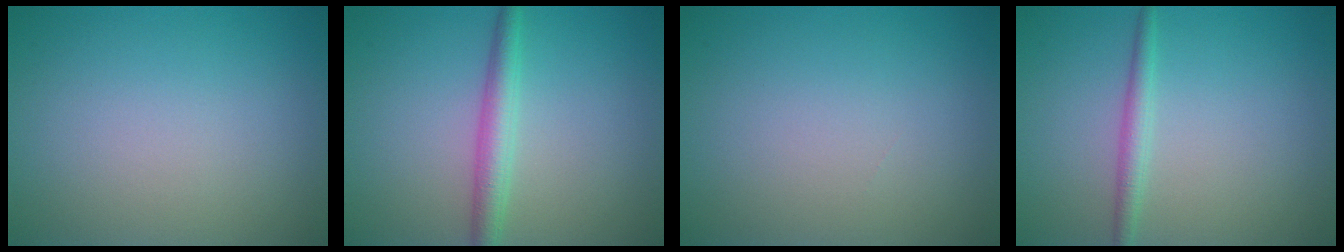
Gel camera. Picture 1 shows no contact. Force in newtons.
{"total": 2.9, "press": 2.9, "slide": 0.1}
{"total": 0.0}
{"total": 1.7, "press": 1.7, "slide": 0.1}